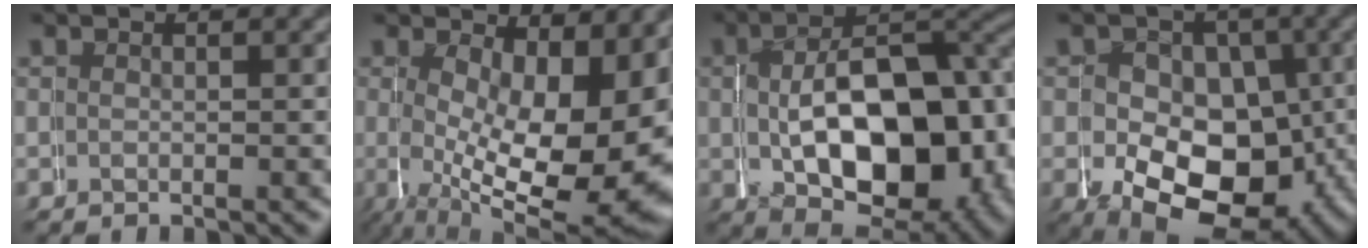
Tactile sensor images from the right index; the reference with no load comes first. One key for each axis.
{"total": 13.3, "fx": 0.0, "fy": 6.6, "fz": 11.5, "tx": -0.179, "ty": -0.050, "tz": 0.030}
{"total": 14.3, "fx": 0.0, "fy": 8.6, "fz": 11.5, "tx": -0.184, "ty": -0.030, "tz": 0.014}
{"total": 12.8, "fx": -4.2, "fy": 9.6, "fz": 7.3, "tx": -0.134, "ty": -0.082, "tz": -0.029}